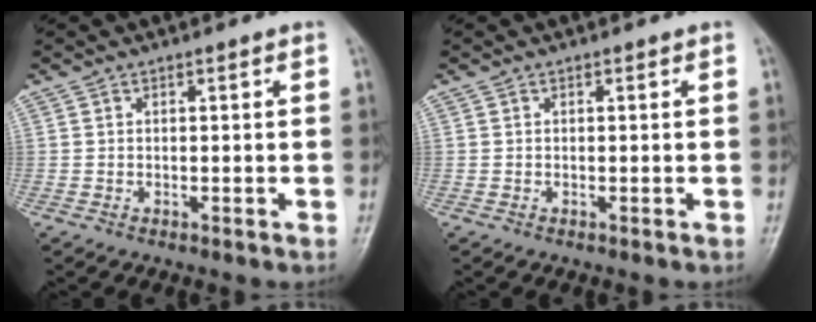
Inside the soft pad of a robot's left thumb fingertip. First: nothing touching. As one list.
[{"total": 0.0}]